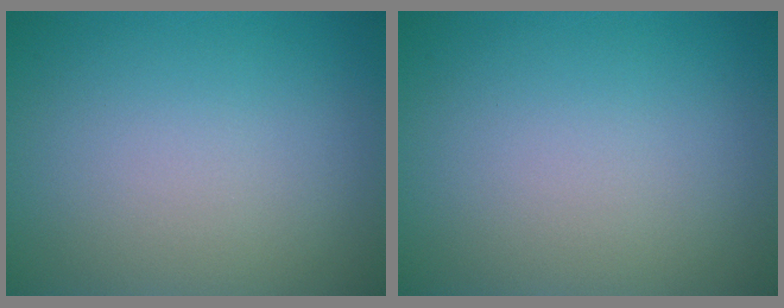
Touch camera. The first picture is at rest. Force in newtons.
{"total": 0.0}